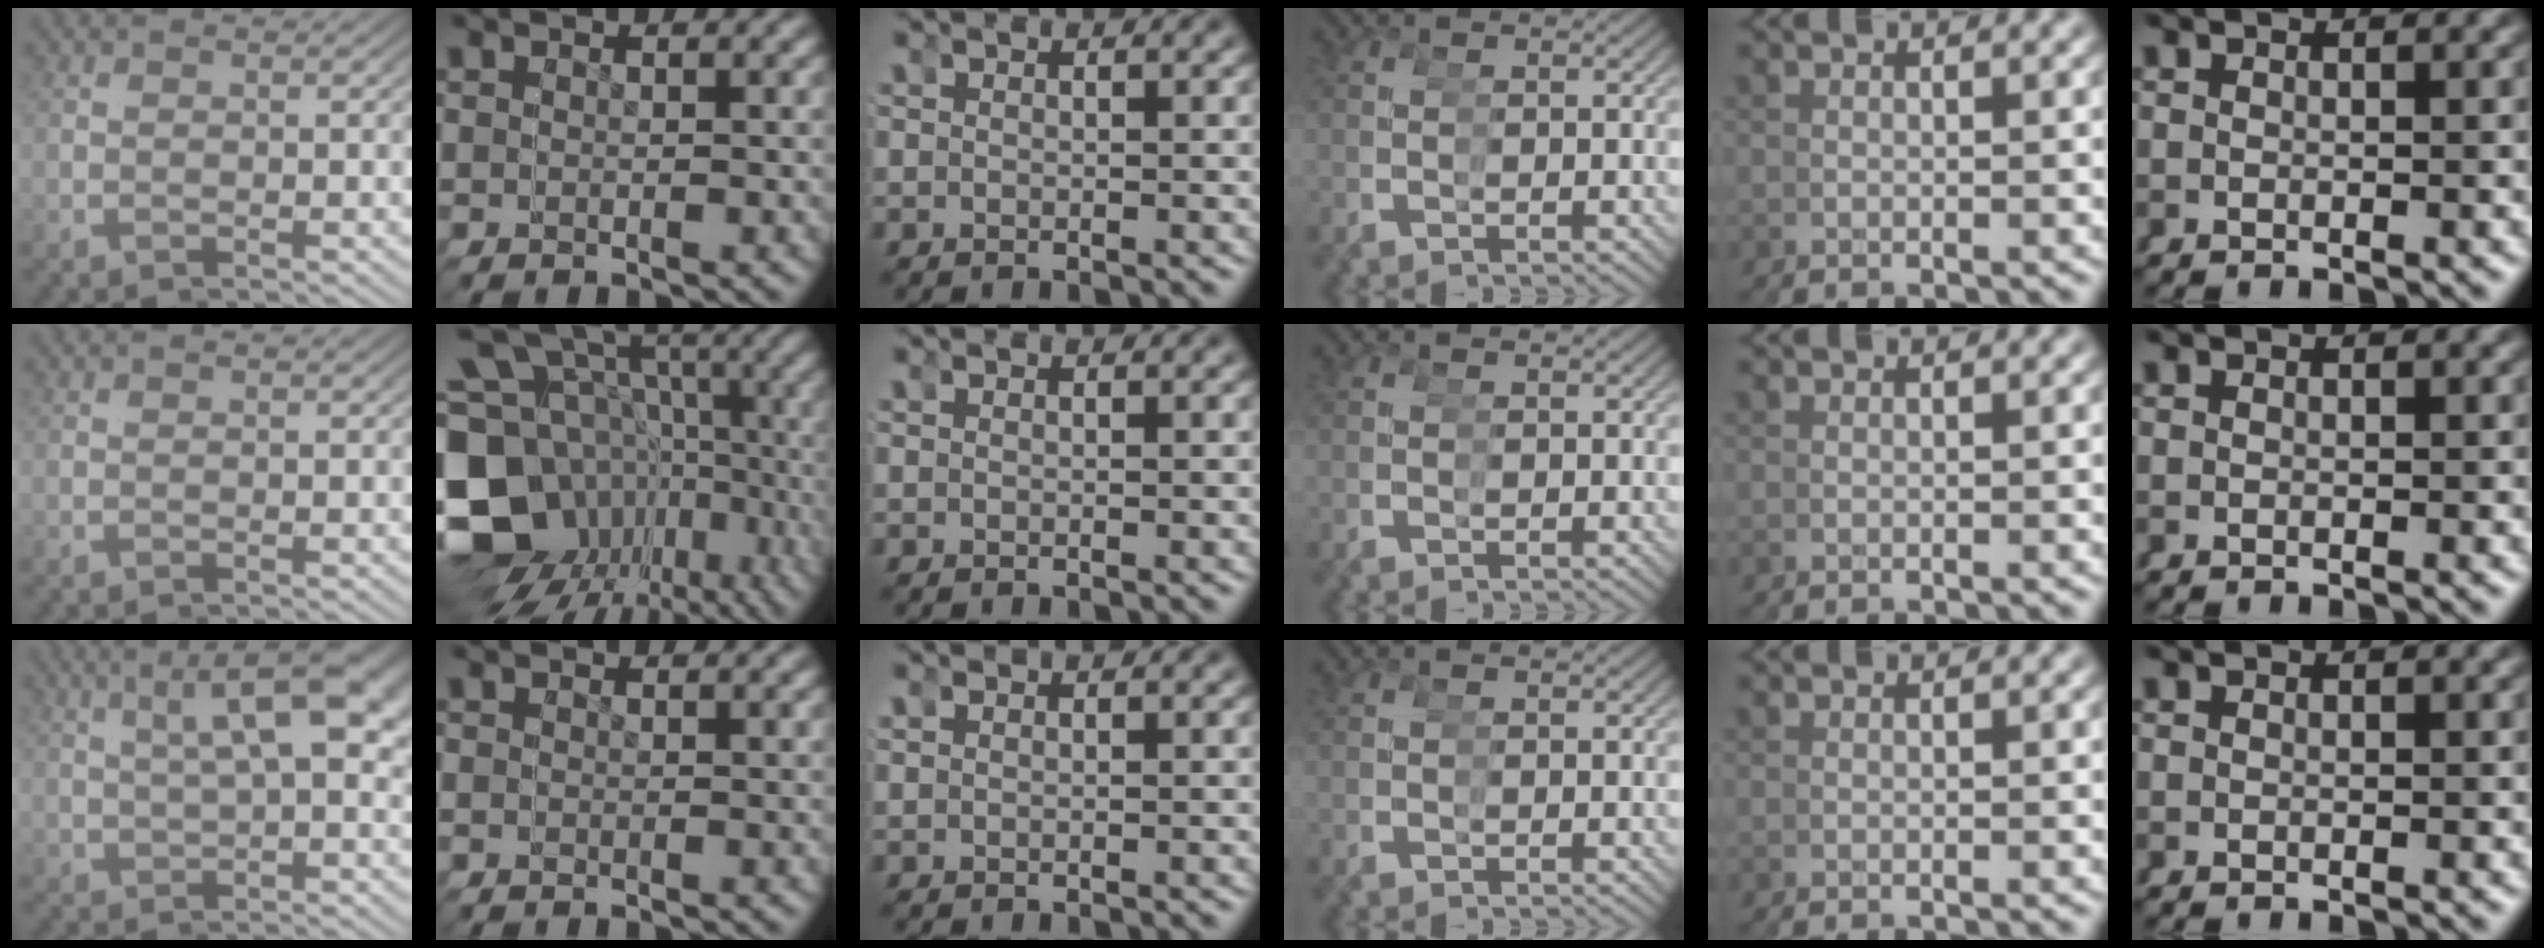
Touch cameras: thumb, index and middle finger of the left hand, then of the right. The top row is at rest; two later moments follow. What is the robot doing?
{"motion": "grasp_and_lifting", "object": "tape"}